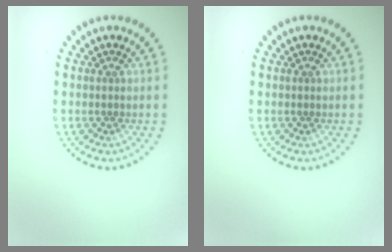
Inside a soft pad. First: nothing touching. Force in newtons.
{"total": 0.0}